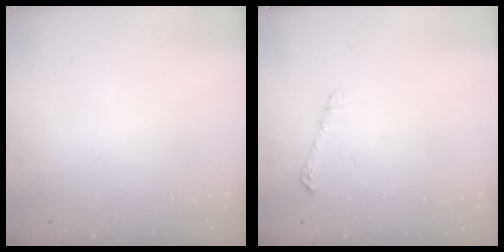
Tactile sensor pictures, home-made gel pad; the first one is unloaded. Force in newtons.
{"total": 4.2, "press": 4.2, "slide": 0.5}